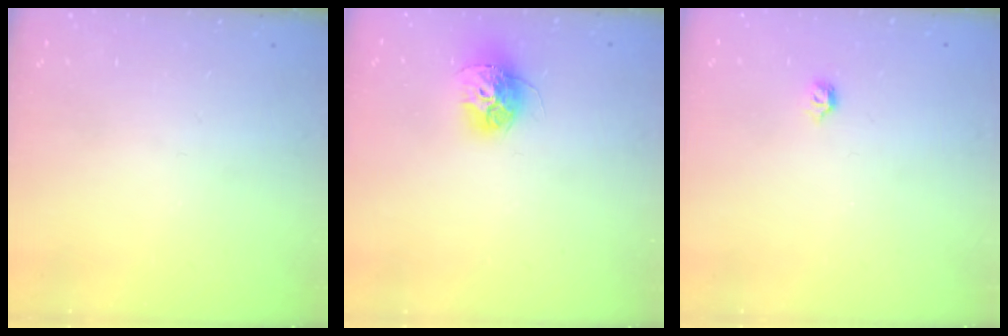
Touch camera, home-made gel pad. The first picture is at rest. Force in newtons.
{"total": 12.2, "press": 12.1, "slide": 1.0}
{"total": 4.0, "press": 3.9, "slide": 0.7}